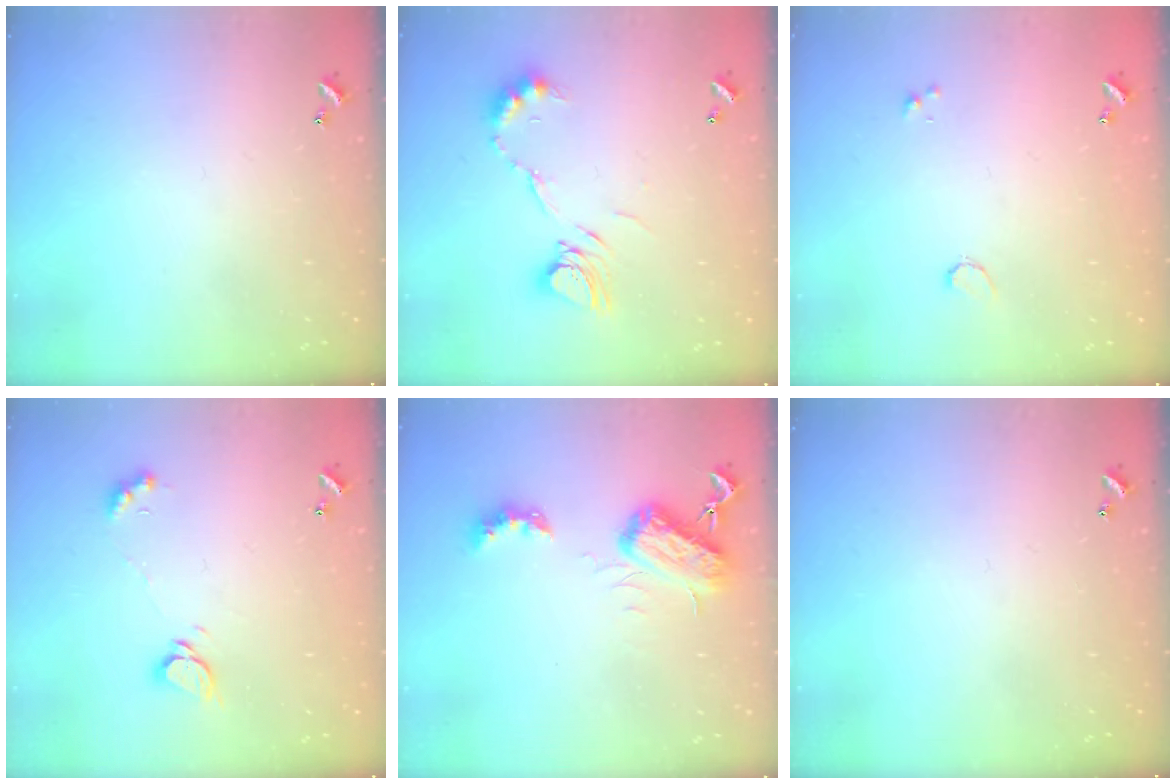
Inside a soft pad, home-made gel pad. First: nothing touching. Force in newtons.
{"total": 10.3, "press": 10.3, "slide": 1.1}
{"total": 1.4, "press": 1.3, "slide": 0.2}
{"total": 2.8, "press": 2.8, "slide": 0.3}
{"total": 5.9, "press": 5.8, "slide": 0.9}
{"total": 0.0}